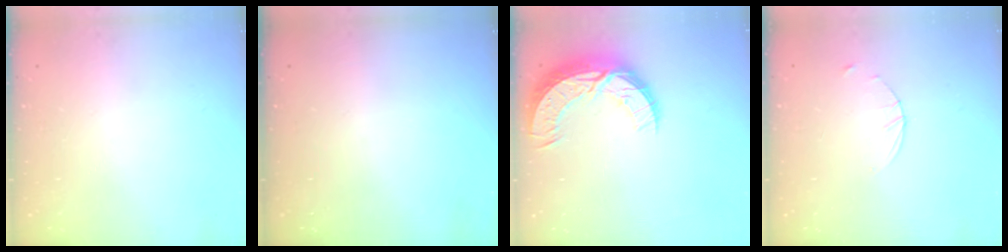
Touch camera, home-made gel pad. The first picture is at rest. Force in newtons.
{"total": 0.0}
{"total": 12.6, "press": 12.6, "slide": 0.8}
{"total": 1.6, "press": 1.6, "slide": 0.2}